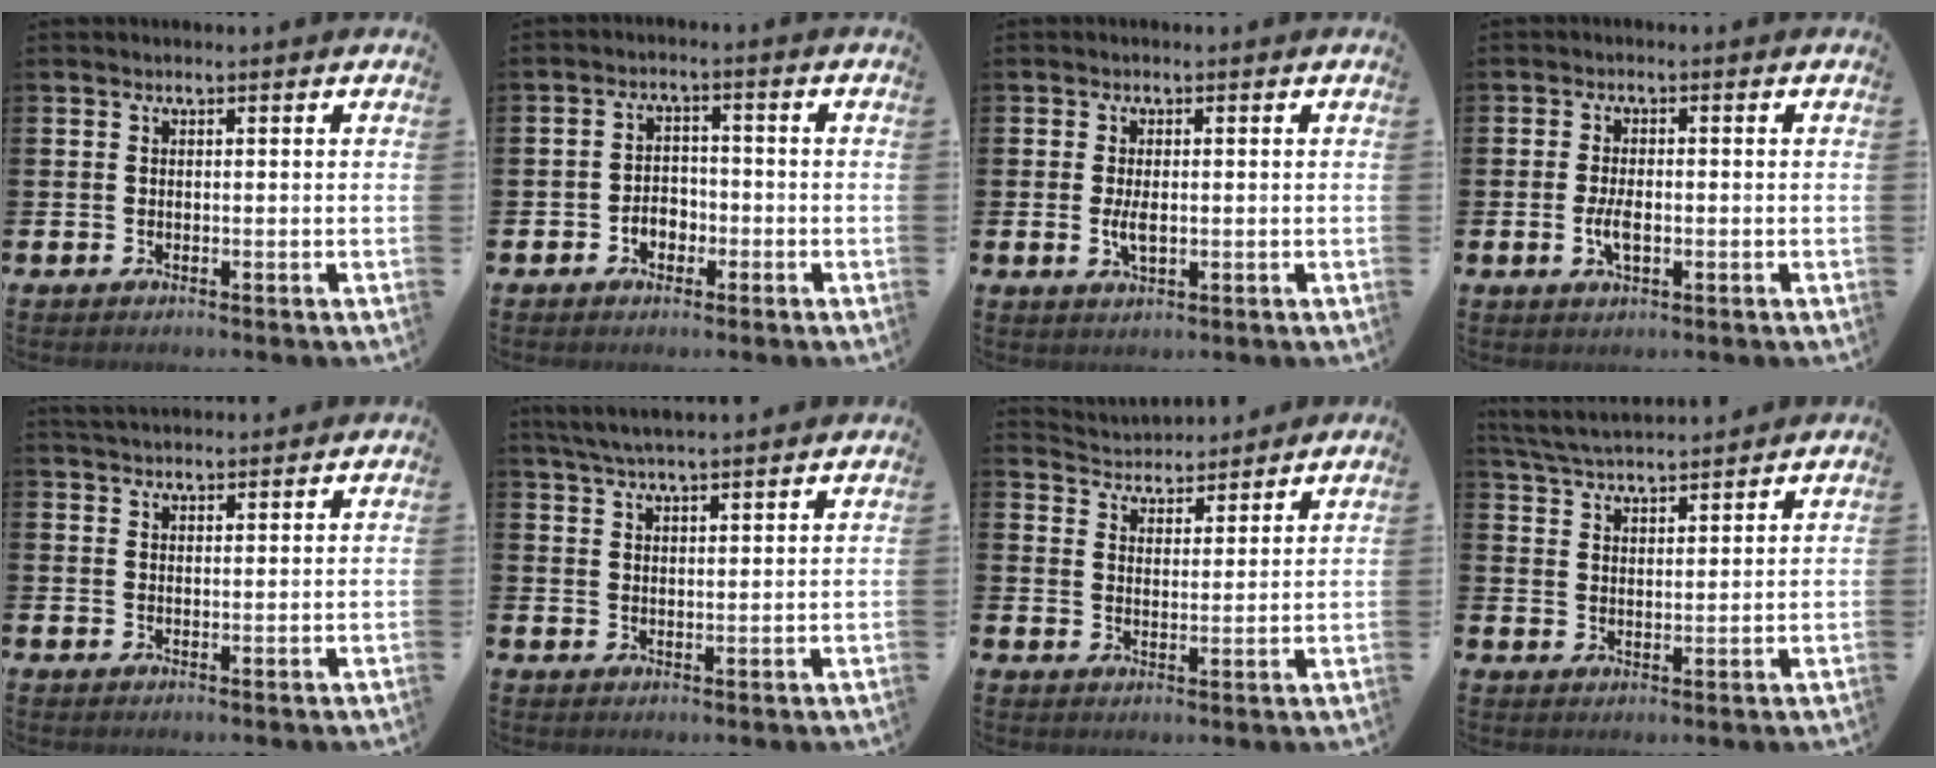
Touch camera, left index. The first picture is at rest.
{"total": 3.0, "force": [-1.5, 2.3, 1.4], "torque": [-0.030, 0.007, -0.033]}
{"total": 2.9, "force": [0.0, 1.3, 2.6], "torque": [-0.049, 0.003, -0.001]}
{"total": 3.3, "force": [-0.6, 1.5, 3.0], "torque": [-0.044, -0.002, -0.012]}
{"total": 2.8, "force": [2.8, 0.5, 0.3], "torque": [-0.009, -0.009, 0.051]}
{"total": 4.7, "force": [4.5, 0.2, 1.3], "torque": [-0.046, -0.011, 0.084]}
{"total": 4.1, "force": [3.9, 1.0, -0.5], "torque": [-0.017, -0.026, 0.070]}
{"total": 5.1, "force": [5.0, 0.4, 0.6], "torque": [-0.034, -0.027, 0.091]}